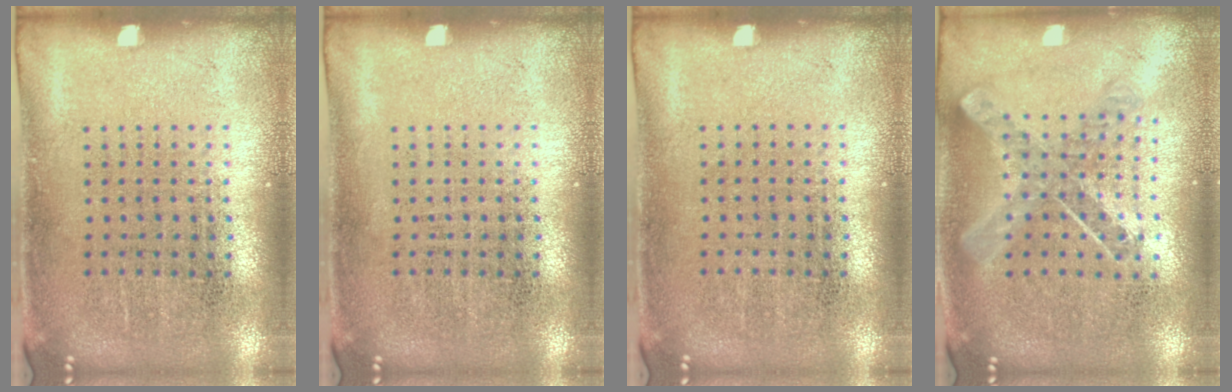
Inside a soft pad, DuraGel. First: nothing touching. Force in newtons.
{"total": 0.0}
{"total": 0.0}
{"total": 0.9, "press": 0.9, "slide": 0.2}